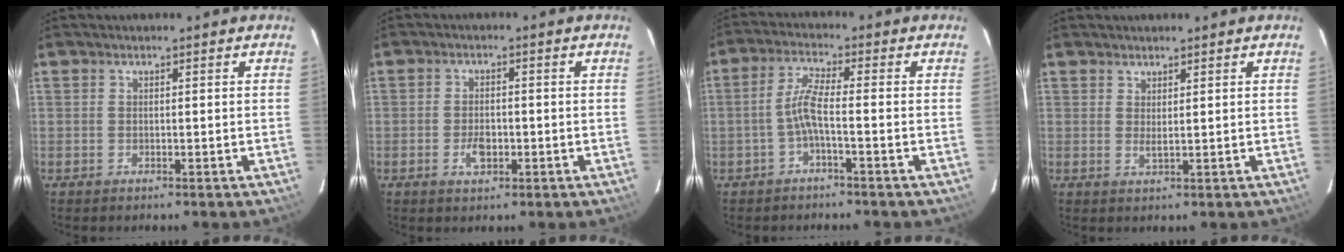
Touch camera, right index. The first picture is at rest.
{"total": 3.8, "force": [-1.3, 2.2, 2.7], "torque": [-0.053, -0.001, -0.019]}
{"total": 4.2, "force": [-1.7, 0.1, 3.9], "torque": [-0.090, 0.008, -0.034]}
{"total": 1.5, "force": [1.2, 0.2, 1.0], "torque": [-0.021, -0.002, 0.019]}